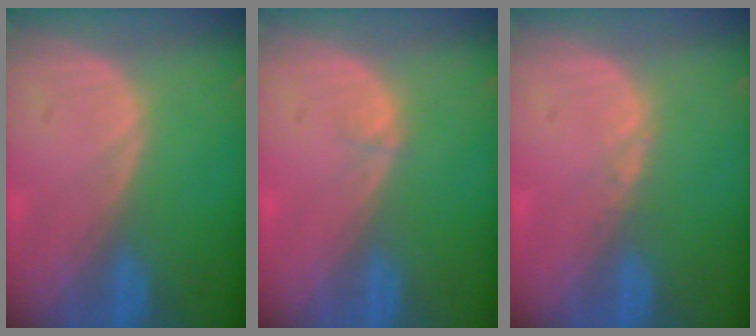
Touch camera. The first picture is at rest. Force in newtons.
{"total": 0.5, "press": 0.5, "slide": 0.2}
{"total": 0.6, "press": 0.5, "slide": 0.3}